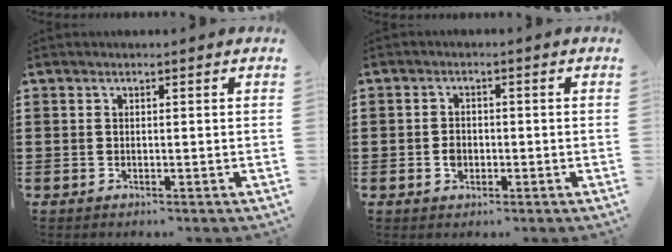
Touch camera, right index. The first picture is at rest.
{"total": 2.0, "force": [-0.6, 1.6, 1.1], "torque": [-0.024, 0.002, -0.013]}